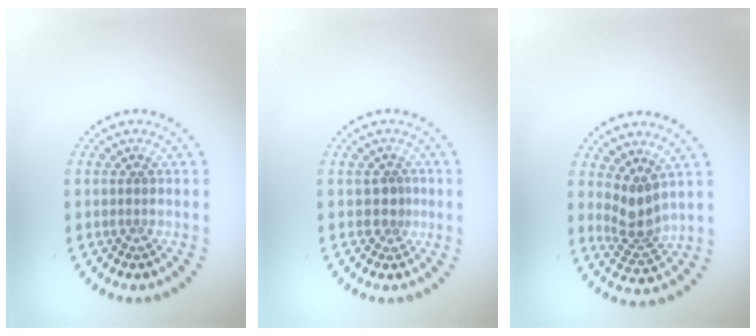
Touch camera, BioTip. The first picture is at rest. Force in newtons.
{"total": 1.3, "press": 0.8, "slide": 0.9}
{"total": 3.0, "press": 2.2, "slide": 1.9}